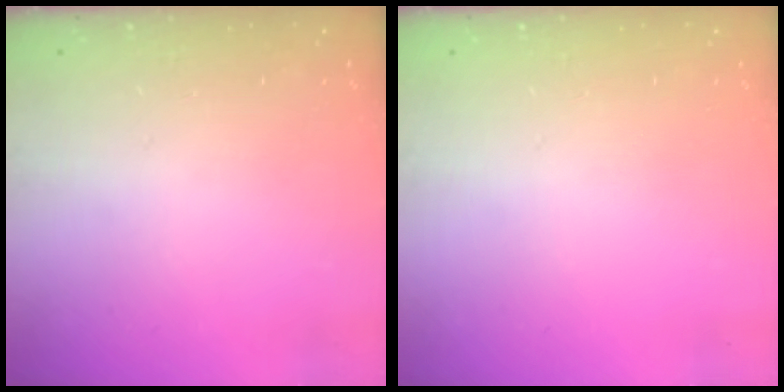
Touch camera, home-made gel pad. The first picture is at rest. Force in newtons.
{"total": 0.0}